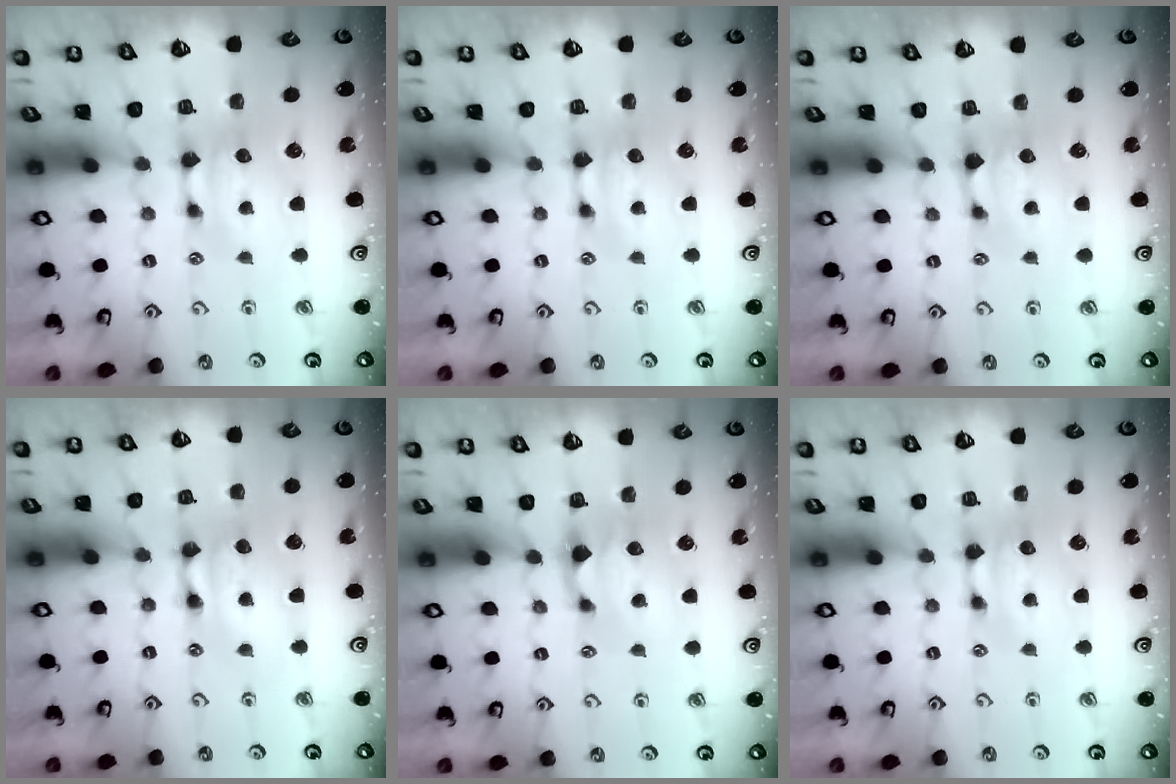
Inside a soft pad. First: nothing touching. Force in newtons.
{"total": 0.0}
{"total": 0.9, "press": 0.7, "slide": 0.6}
{"total": 2.1, "press": 2.1, "slide": 0.1}
{"total": 1.0, "press": 0.3, "slide": 0.9}
{"total": 0.0}